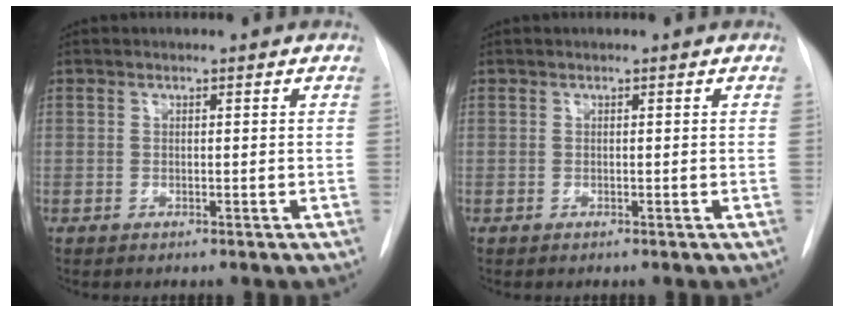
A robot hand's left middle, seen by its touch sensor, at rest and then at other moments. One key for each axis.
{"total": 0.0}